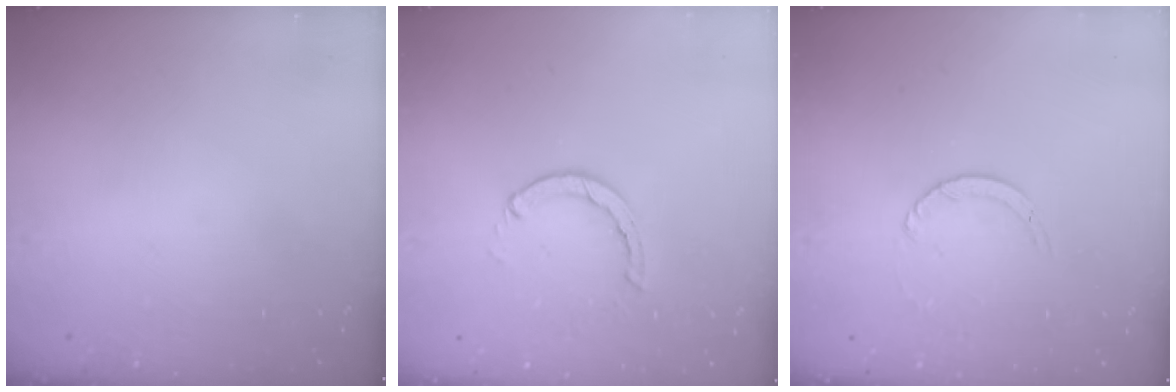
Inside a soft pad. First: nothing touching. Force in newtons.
{"total": 3.3, "press": 3.2, "slide": 0.4}
{"total": 1.1, "press": 1.1, "slide": 0.1}